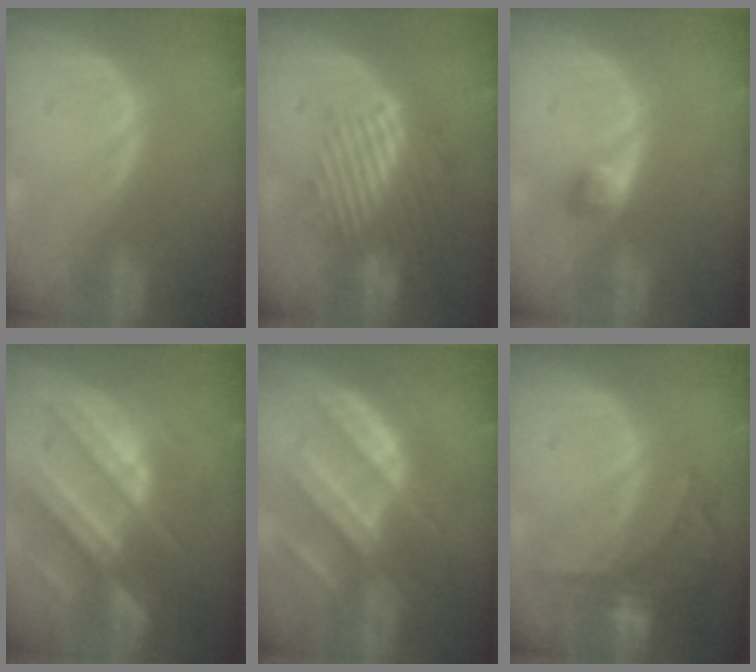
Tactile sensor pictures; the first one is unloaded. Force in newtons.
{"total": 9.7, "press": 8.1, "slide": 5.3}
{"total": 2.5, "press": 2.4, "slide": 0.7}
{"total": 10.5, "press": 9.3, "slide": 4.8}
{"total": 9.6, "press": 8.5, "slide": 4.5}
{"total": 6.2, "press": 6.0, "slide": 1.4}